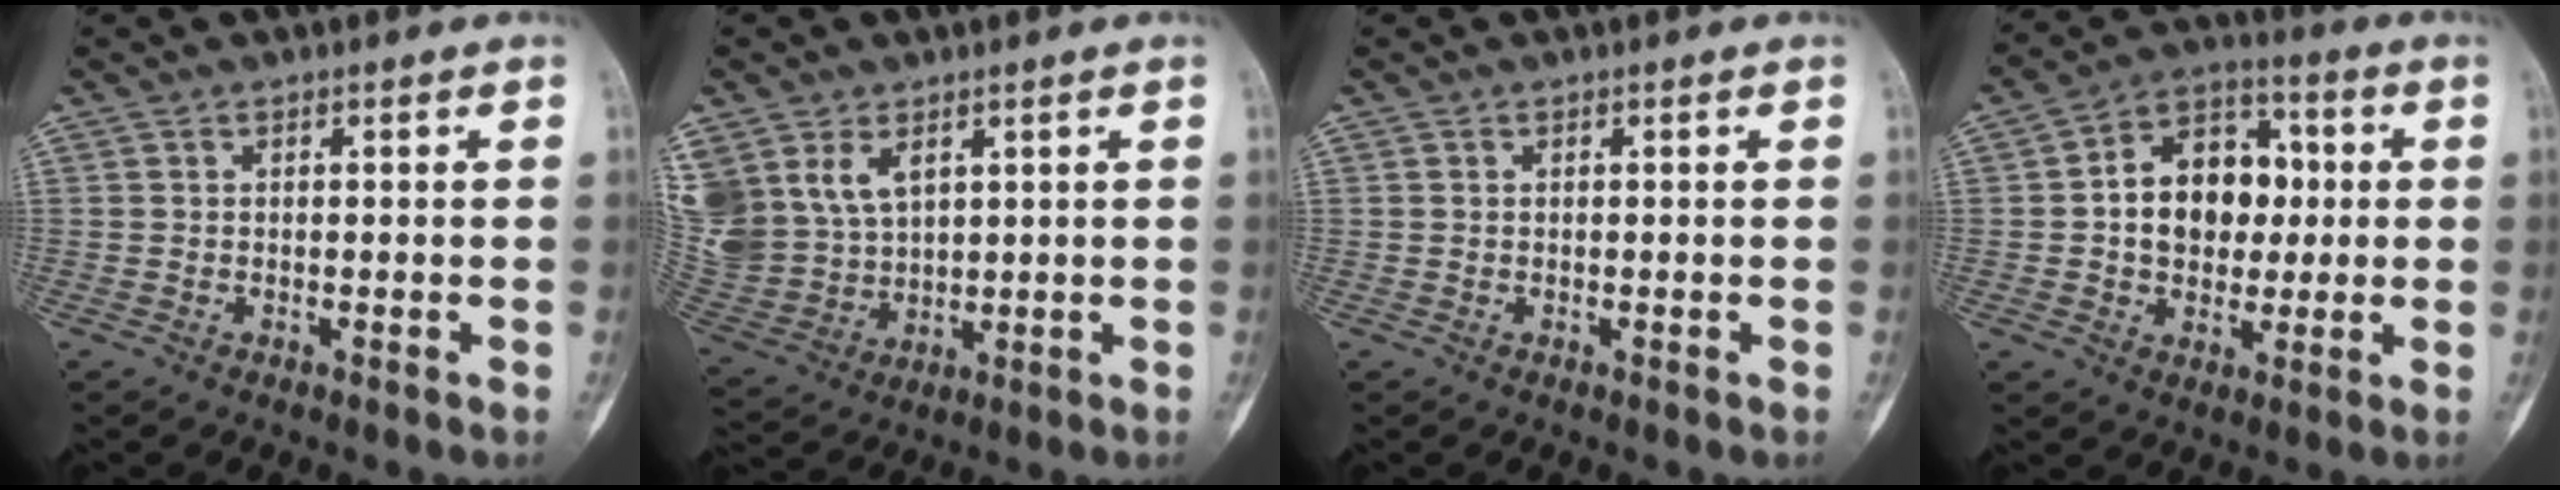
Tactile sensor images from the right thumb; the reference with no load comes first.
{"total": 16.8, "force": [6.7, 12.4, 9.2], "torque": [-0.223, 0.004, 0.158]}
{"total": 0.0}
{"total": 14.0, "force": [0.8, 10.3, 9.4], "torque": [-0.105, 0.023, 0.008]}